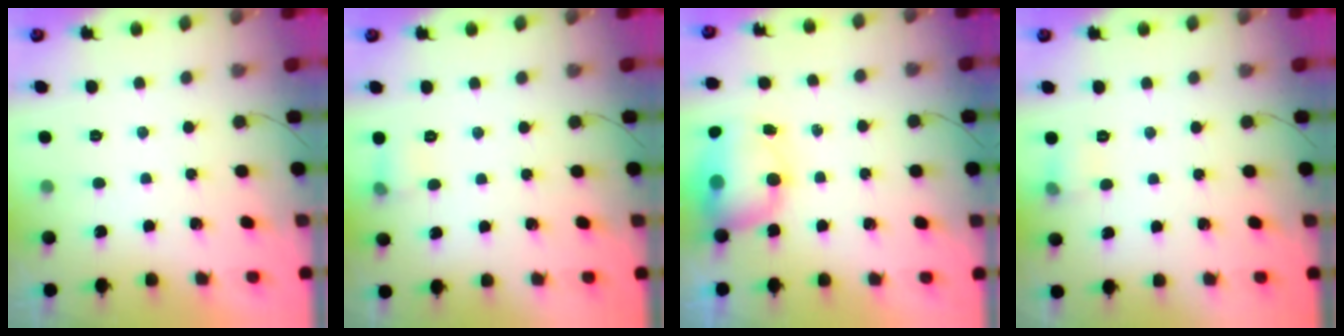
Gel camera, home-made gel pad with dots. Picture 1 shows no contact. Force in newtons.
{"total": 5.7, "press": 5.5, "slide": 1.7}
{"total": 7.6, "press": 7.4, "slide": 1.8}
{"total": 5.5, "press": 5.3, "slide": 1.3}